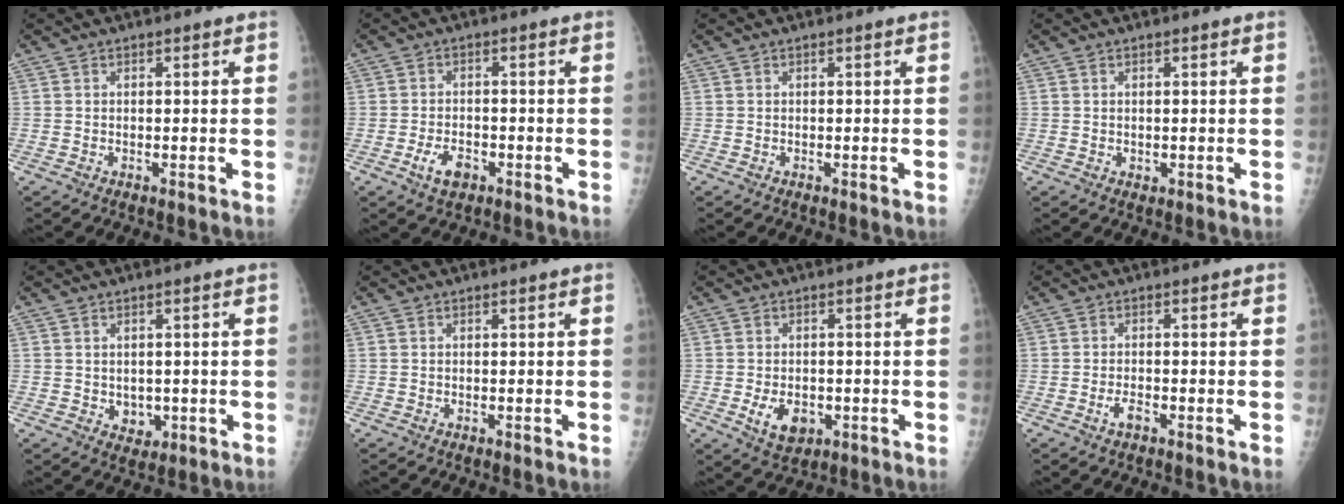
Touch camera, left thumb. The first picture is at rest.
{"total": 4.4, "force": [-2.2, 2.7, 2.8], "torque": [-0.045, 0.009, -0.037]}
{"total": 0.0}
{"total": 0.7, "force": [0.2, 0.7, 0.3], "torque": [0.001, -0.001, 0.003]}
{"total": 3.1, "force": [-0.2, 2.7, 1.7], "torque": [-0.009, -0.003, 0.009]}
{"total": 0.0}
{"total": 6.0, "force": [-1.7, 4.1, 4.0], "torque": [-0.054, -0.004, -0.017]}
{"total": 2.0, "force": [-1.1, 0.9, 1.4], "torque": [-0.027, 0.003, -0.021]}